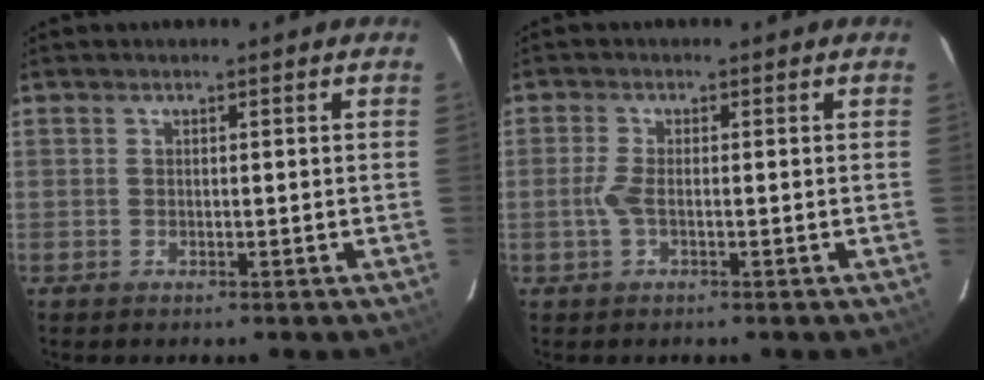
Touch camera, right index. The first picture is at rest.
{"total": 2.8, "force": [-0.6, 0.7, 2.6], "torque": [-0.062, 0.001, -0.013]}